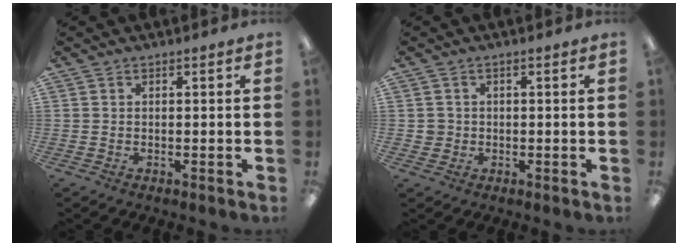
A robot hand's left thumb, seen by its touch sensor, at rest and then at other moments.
{"total": 2.1, "force": [-0.1, 2.1, 0.0], "torque": [-0.001, 0.003, -0.005]}